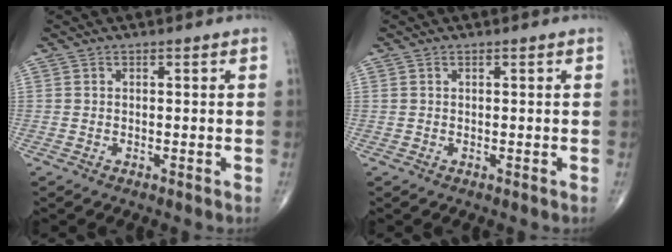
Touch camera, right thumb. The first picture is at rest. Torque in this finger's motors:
{"motor_torque": [0.21, -0.46, -0.04, 0.02, 0.01]}